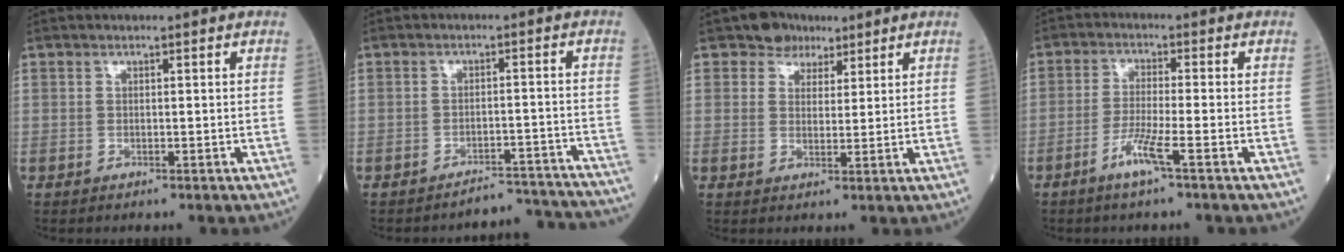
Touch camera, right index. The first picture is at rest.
{"total": 10.1, "force": [-10.1, 0.1, -0.3], "torque": [0.026, 0.023, -0.119]}
{"total": 4.0, "force": [2.8, 2.9, 0.4], "torque": [-0.003, 0.006, 0.042]}
{"total": 5.7, "force": [-4.1, 0.2, 4.0], "torque": [-0.084, -0.002, -0.083]}